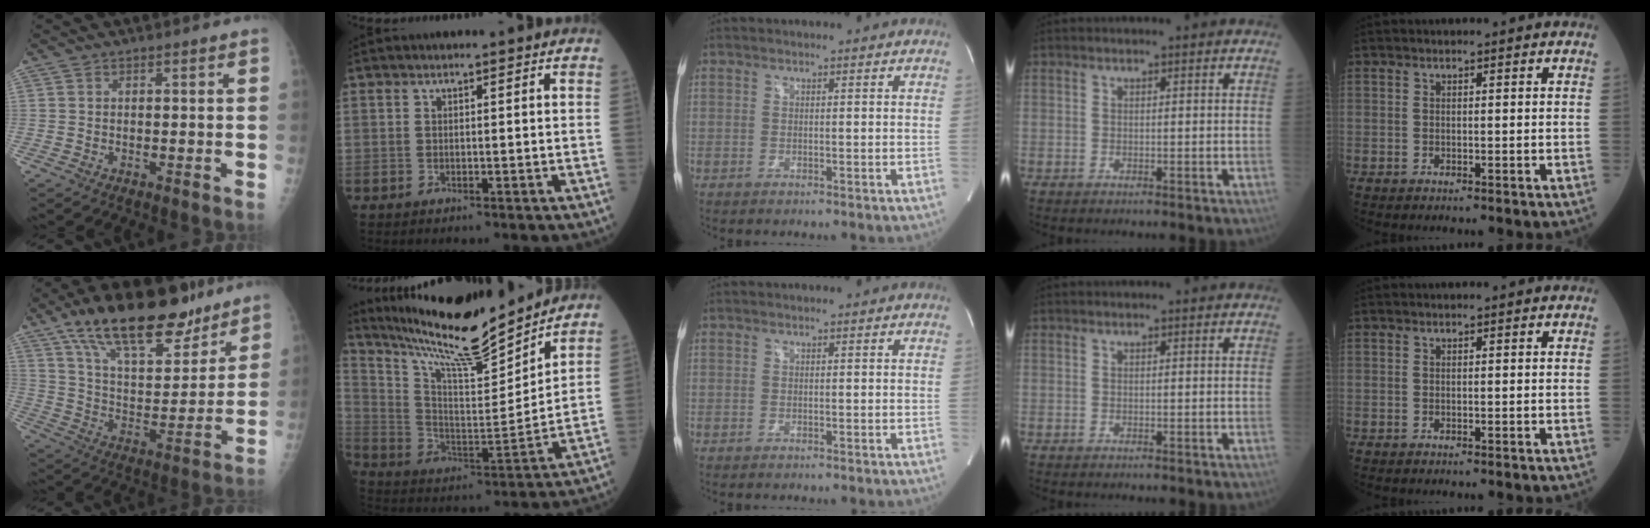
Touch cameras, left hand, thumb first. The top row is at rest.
{"thumb": {"total": 22.6, "force": [15.7, 9.2, 13.4], "torque": [-0.179, -0.060, 0.262]}, "index": {"total": 16.6, "force": [15.4, 0.2, 6.1], "torque": [-0.127, -0.016, 0.268]}}